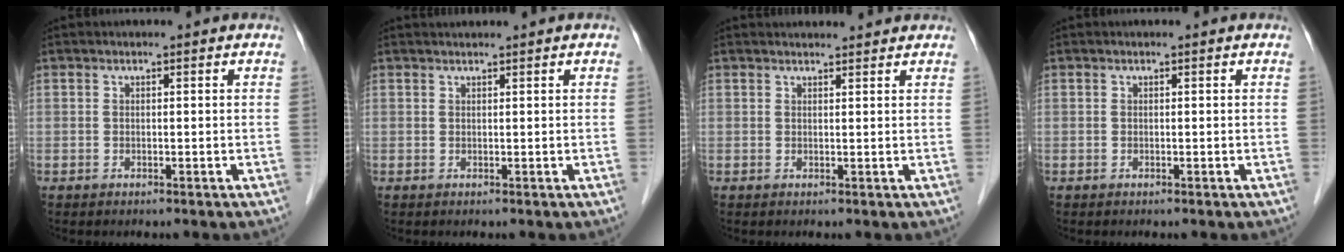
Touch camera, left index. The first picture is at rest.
{"total": 1.7, "force": [1.6, 0.0, 0.5], "torque": [0.005, 0.017, 0.027]}
{"total": 5.2, "force": [5.0, 1.1, 1.0], "torque": [-0.001, 0.022, 0.061]}
{"total": 0.0}